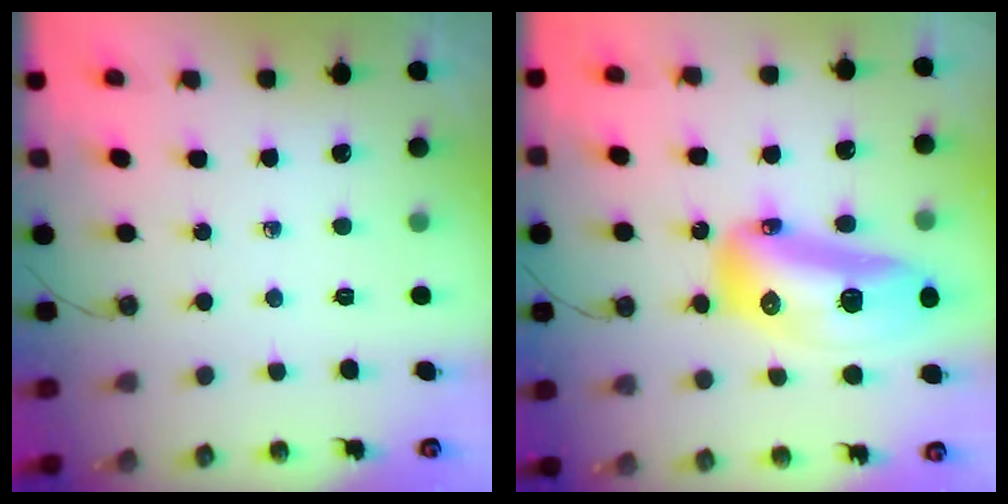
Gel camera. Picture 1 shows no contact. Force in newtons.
{"total": 21.7, "press": 21.5, "slide": 3.2}